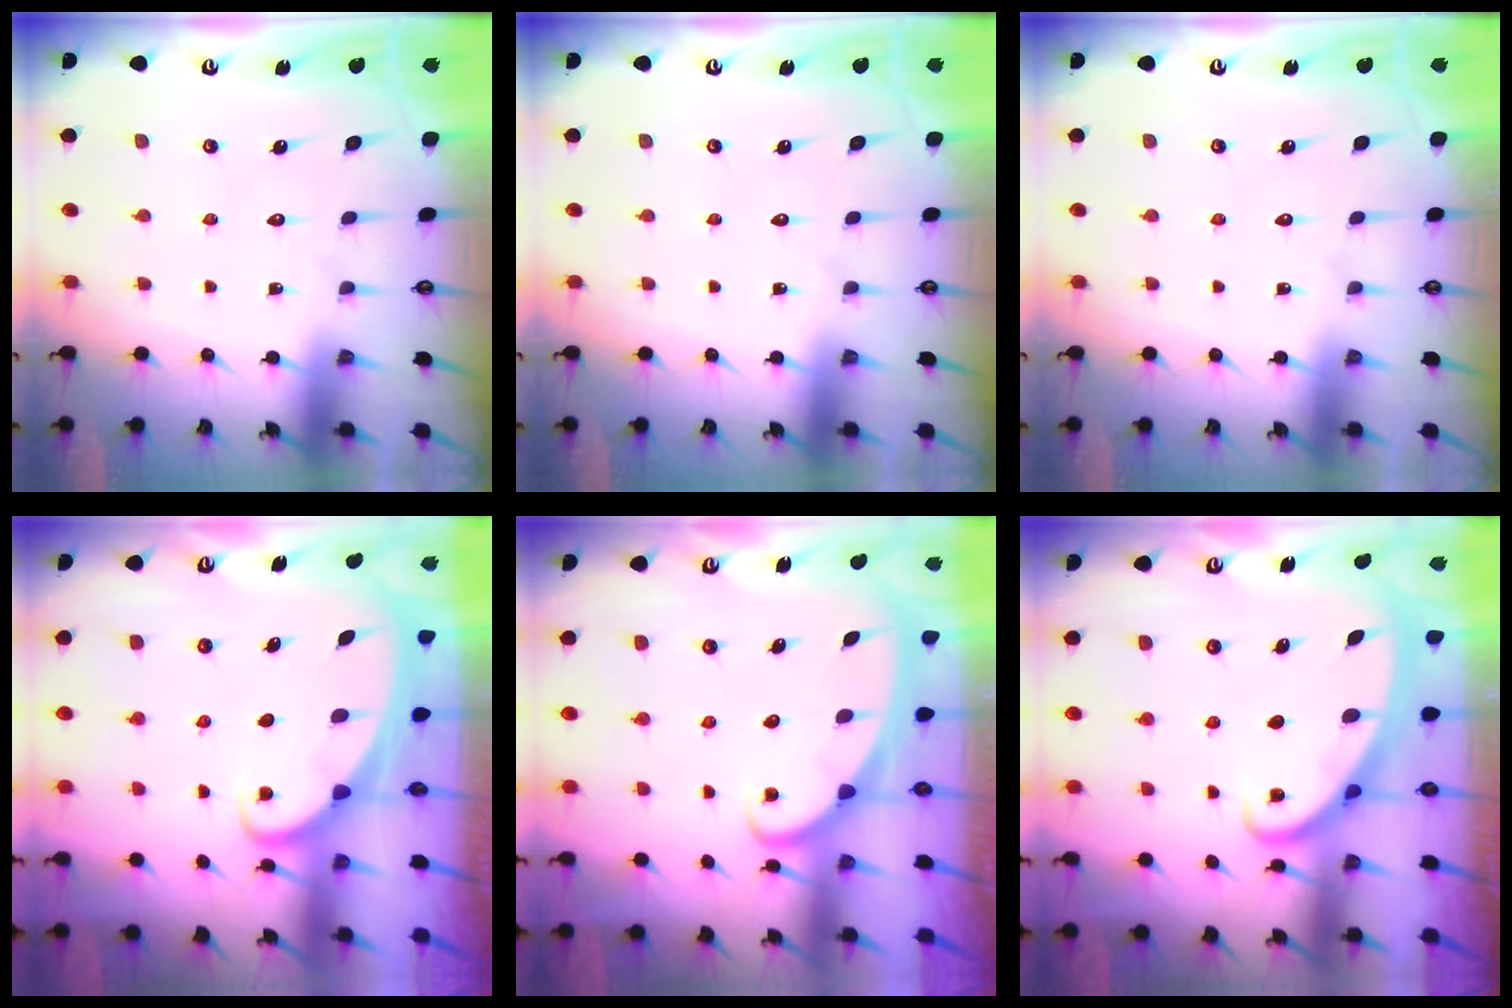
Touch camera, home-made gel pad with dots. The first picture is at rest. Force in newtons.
{"total": 0.0}
{"total": 0.0}
{"total": 2.0, "press": 2.0, "slide": 0.2}
{"total": 2.4, "press": 2.4, "slide": 0.3}
{"total": 2.5, "press": 2.5, "slide": 0.3}